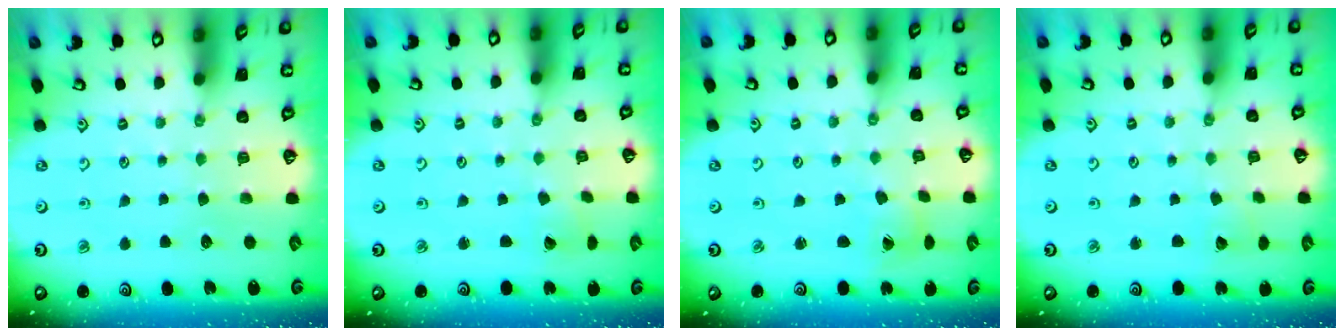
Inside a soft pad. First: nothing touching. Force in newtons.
{"total": 1.7, "press": 1.7, "slide": 0.3}
{"total": 1.0, "press": 1.0, "slide": 0.1}
{"total": 2.6, "press": 2.6, "slide": 0.3}